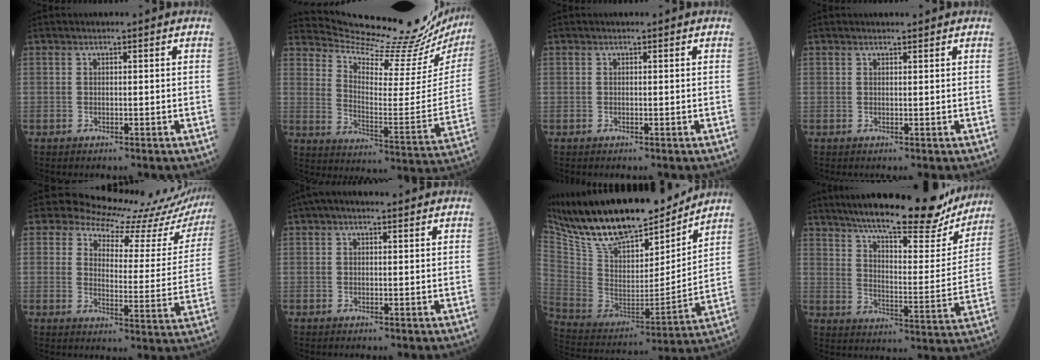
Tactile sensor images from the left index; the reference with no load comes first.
{"total": 23.5, "force": [22.9, 1.0, 5.4], "torque": [-0.100, -0.122, 0.296]}
{"total": 0.0}
{"total": 0.8, "force": [0.8, 0.2, 0.0], "torque": [-0.002, 0.004, 0.012]}
{"total": 17.3, "force": [16.8, 4.1, 1.6], "torque": [0.002, -0.096, 0.165]}
{"total": 2.5, "force": [1.3, 1.2, 1.8], "torque": [-0.038, 0.018, 0.020]}
{"total": 23.5, "force": [19.0, 6.7, 12.0], "torque": [-0.222, -0.004, 0.328]}
{"total": 23.8, "force": [20.1, 4.7, 11.9], "torque": [-0.179, -0.019, 0.269]}